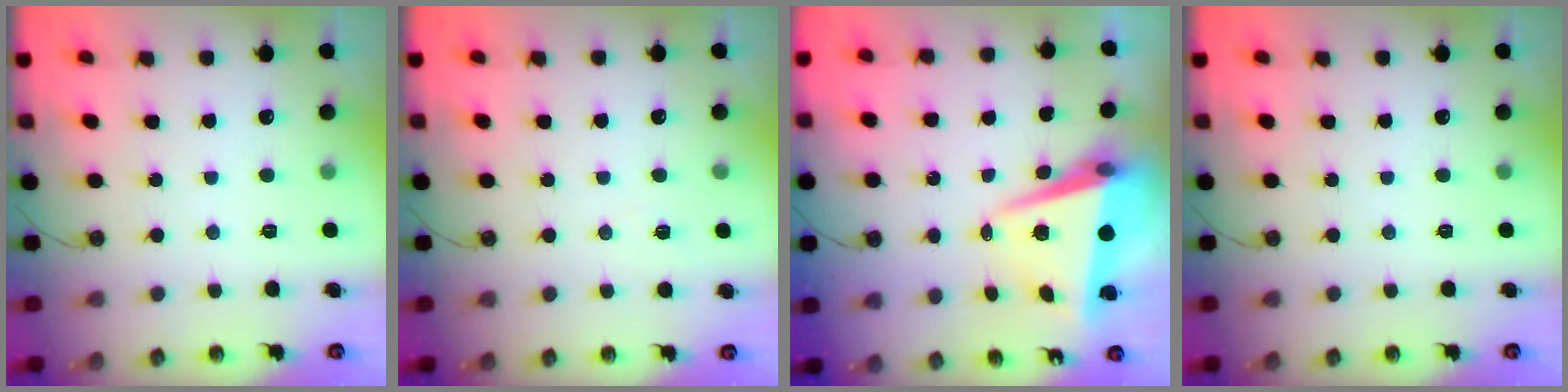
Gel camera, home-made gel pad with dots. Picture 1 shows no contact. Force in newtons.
{"total": 3.3, "press": 2.8, "slide": 1.7}
{"total": 8.2, "press": 7.9, "slide": 2.1}
{"total": 0.0}